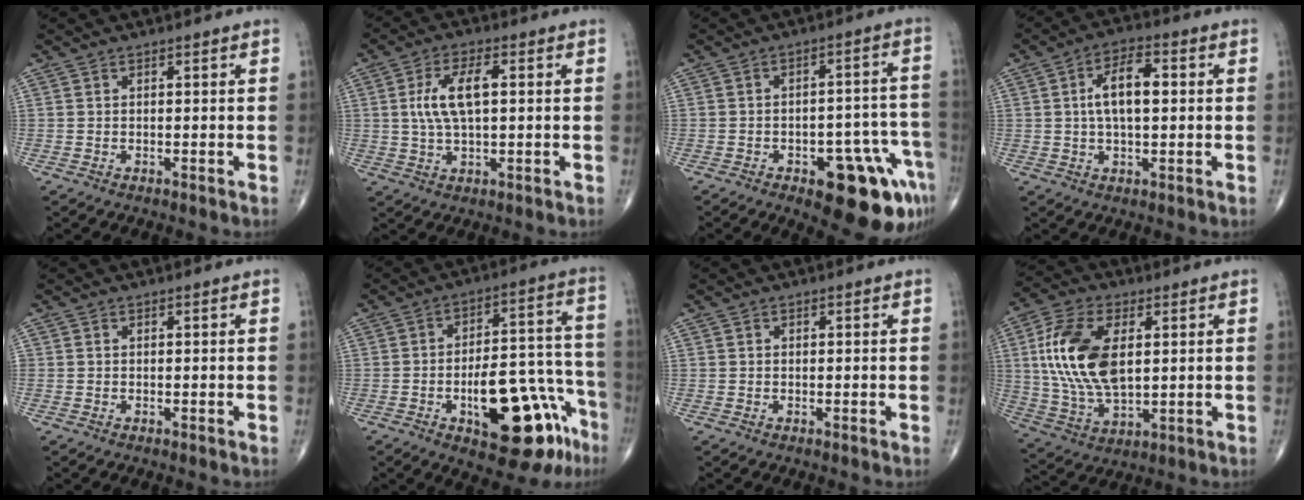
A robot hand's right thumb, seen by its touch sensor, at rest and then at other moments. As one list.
[{"total": 8.5, "force": [1.2, 3.6, 7.7], "torque": [-0.153, 0.008, 0.022]}, {"total": 15.9, "force": [-7.8, 6.7, 12.1], "torque": [-0.087, 0.057, -0.084]}, {"total": 8.7, "force": [1.0, 4.0, 7.6], "torque": [-0.126, 0.014, 0.014]}, {"total": 0.0}, {"total": 20.1, "force": [-9.4, 8.2, 15.7], "torque": [-0.168, 0.072, -0.117]}, {"total": 0.0}, {"total": 17.2, "force": [3.0, 9.3, 14.2], "torque": [-0.280, -0.005, 0.059]}]